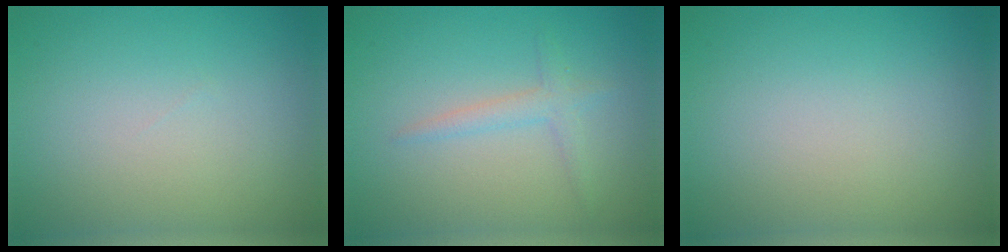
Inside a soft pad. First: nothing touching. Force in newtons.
{"total": 1.6, "press": 1.6, "slide": 0.1}
{"total": 0.0}